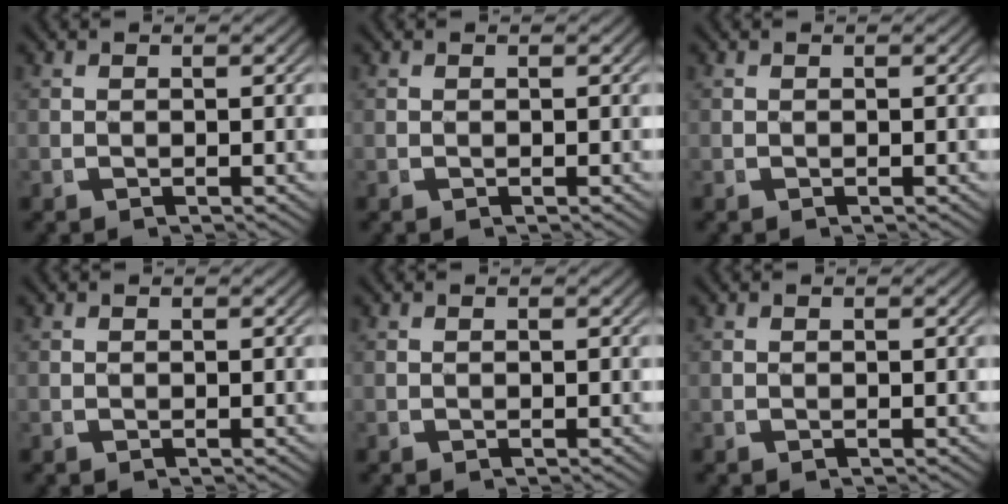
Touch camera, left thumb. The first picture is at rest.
{"total": 0.0}
{"total": 0.0}
{"total": 0.0}
{"total": 0.0}
{"total": 0.0}